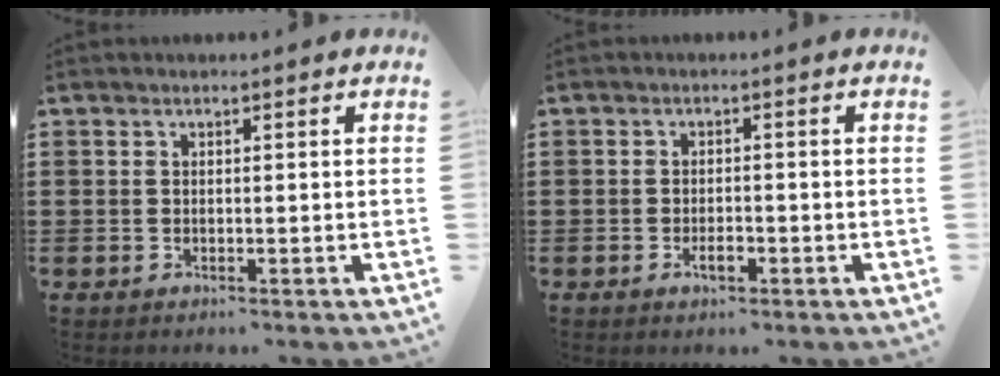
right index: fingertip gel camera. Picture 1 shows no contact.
{"total": 2.0, "force": [-1.0, 0.8, 1.6], "torque": [-0.030, 0.002, -0.019]}